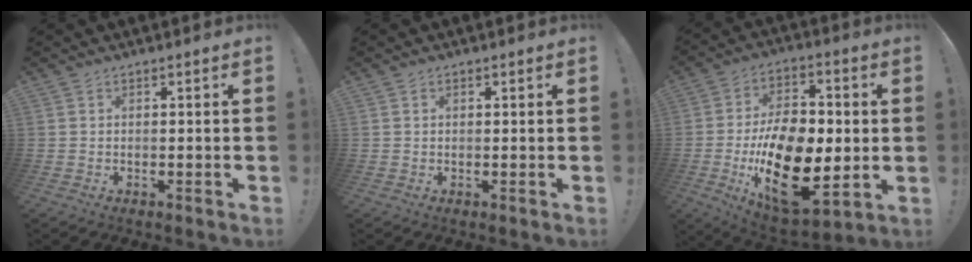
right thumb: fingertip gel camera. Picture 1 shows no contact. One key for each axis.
{"total": 0.6, "fx": 0.3, "fy": 0.5, "fz": 0.2, "tx": 0.003, "ty": -0.003, "tz": 0.005}
{"total": 25.4, "fx": -4.1, "fy": 15.2, "fz": 20.0, "tx": -0.344, "ty": 0.010, "tz": -0.054}